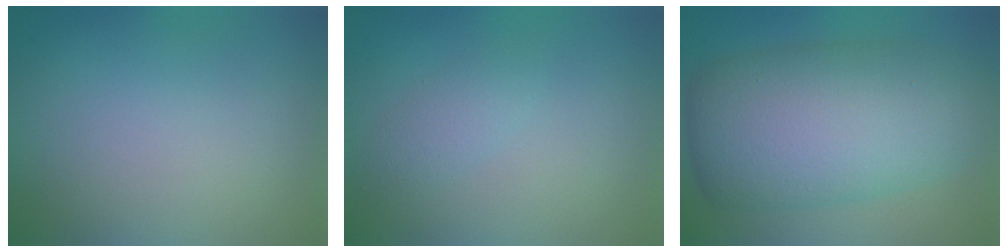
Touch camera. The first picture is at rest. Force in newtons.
{"total": 1.5, "press": 1.5, "slide": 0.1}
{"total": 11.4, "press": 11.4, "slide": 0.2}